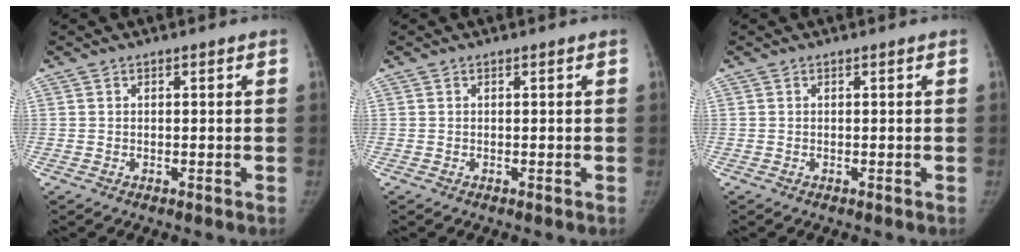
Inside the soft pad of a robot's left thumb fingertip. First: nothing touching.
{"total": 0.0}
{"total": 0.0}